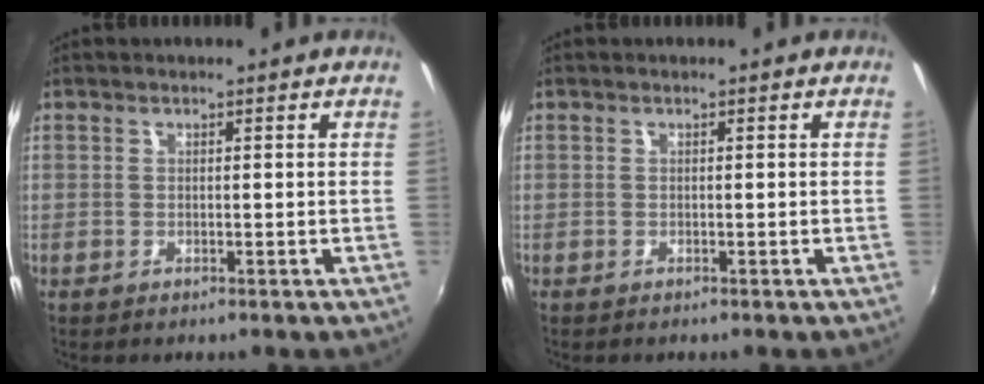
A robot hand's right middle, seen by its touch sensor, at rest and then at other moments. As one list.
[{"total": 0.0}]